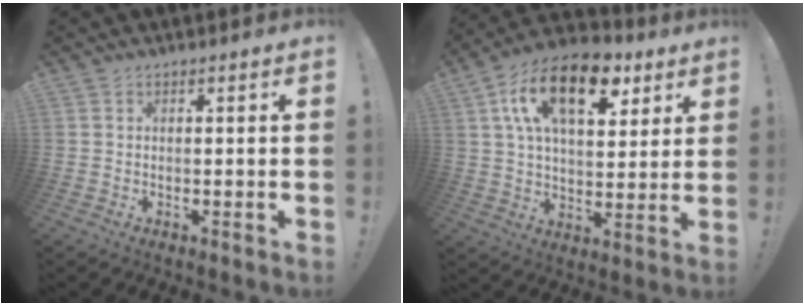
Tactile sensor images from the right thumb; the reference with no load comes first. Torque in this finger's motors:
{"motor_torque": [2.23, 2.77, 0.26, 0.19, 0.23]}